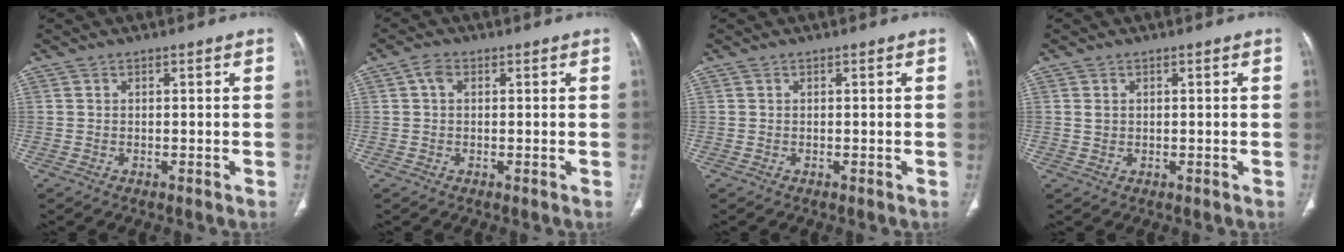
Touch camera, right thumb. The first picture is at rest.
{"total": 2.0, "force": [0.4, 1.4, 1.4], "torque": [-0.023, 0.008, 0.006]}
{"total": 0.0}
{"total": 1.2, "force": [0.3, 1.0, 0.6], "torque": [-0.009, -0.001, 0.009]}